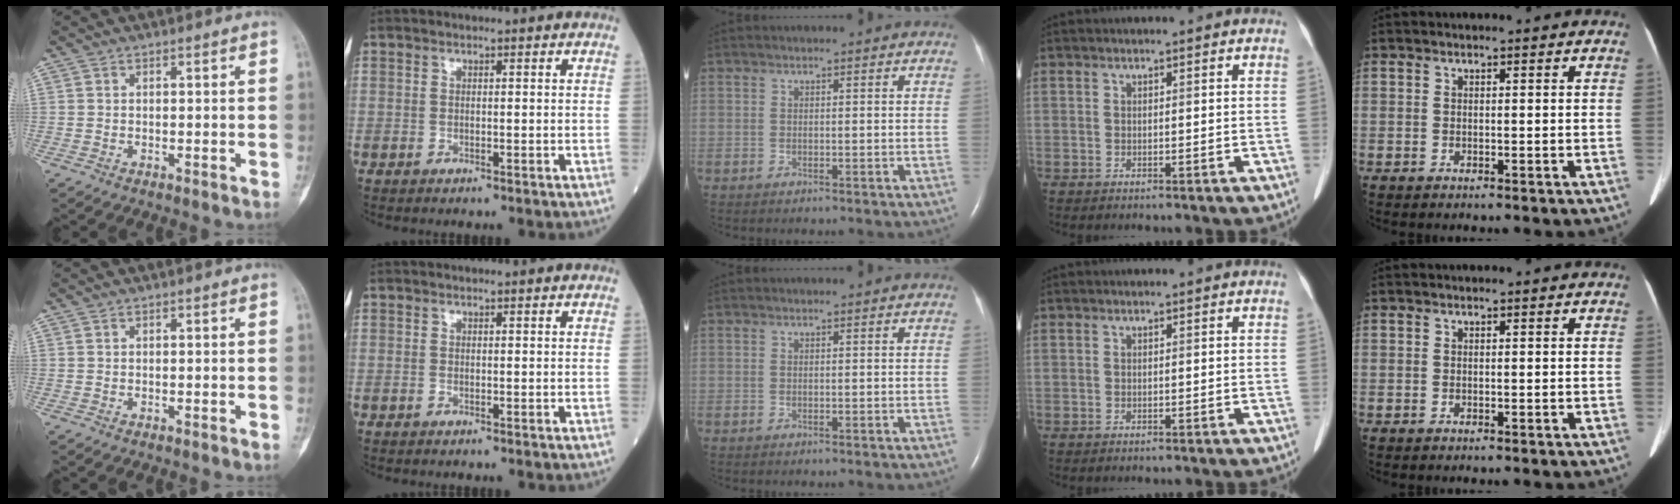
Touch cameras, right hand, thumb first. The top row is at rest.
{}